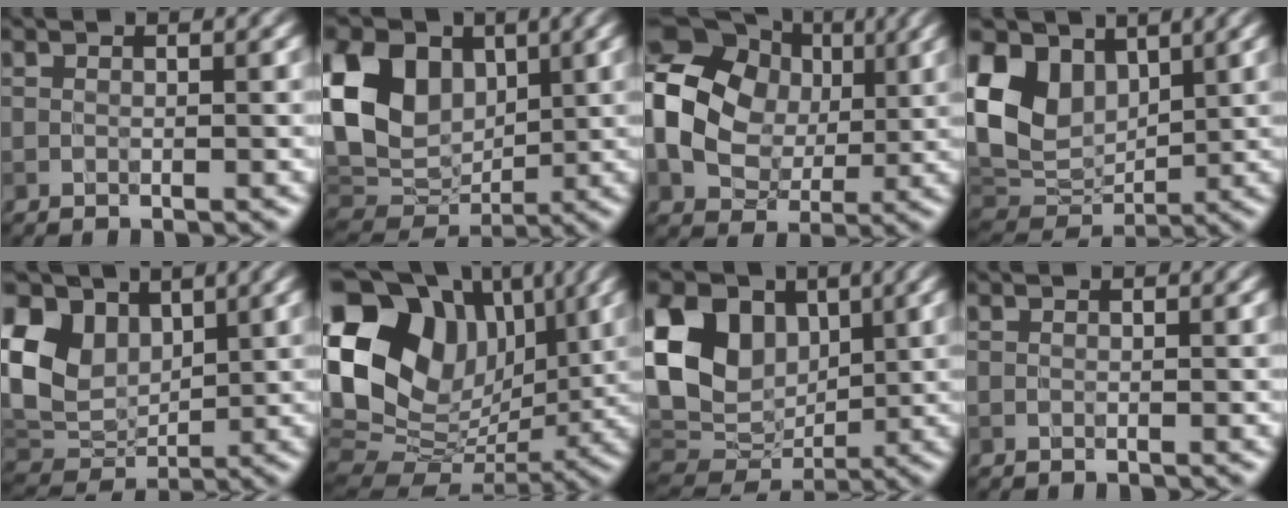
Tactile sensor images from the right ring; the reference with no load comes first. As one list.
[{"total": 12.0, "force": [3.3, 8.9, 7.2], "torque": [-0.169, 0.030, 0.072]}, {"total": 15.3, "force": [3.2, 12.8, 7.7], "torque": [-0.184, 0.036, 0.053]}, {"total": 9.1, "force": [3.4, 6.6, 5.2], "torque": [-0.138, 0.010, 0.079]}, {"total": 8.2, "force": [3.0, 6.2, 4.5], "torque": [-0.122, 0.012, 0.070]}, {"total": 16.1, "force": [4.6, 11.8, 9.8], "torque": [-0.201, 0.031, 0.098]}, {"total": 13.5, "force": [3.7, 10.1, 8.2], "torque": [-0.183, 0.035, 0.081]}, {"total": 0.0}]